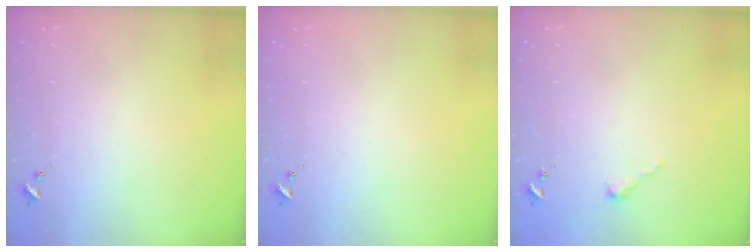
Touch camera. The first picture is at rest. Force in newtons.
{"total": 0.0}
{"total": 2.5, "press": 2.5, "slide": 0.2}